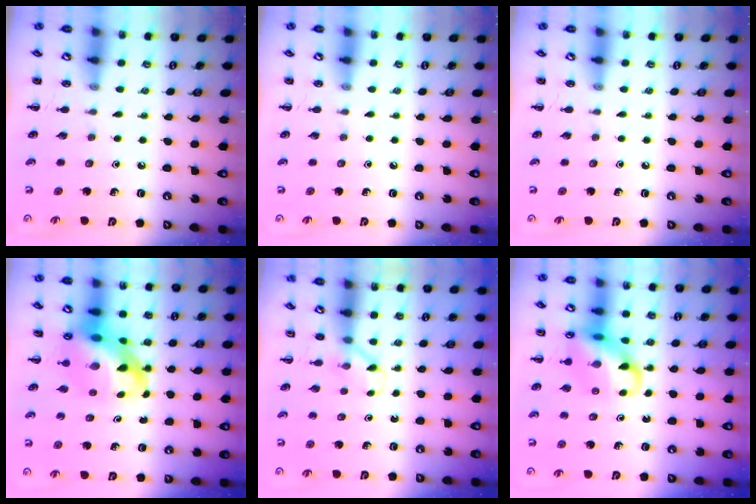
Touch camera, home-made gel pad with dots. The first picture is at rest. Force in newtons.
{"total": 0.0}
{"total": 0.0}
{"total": 11.8, "press": 11.4, "slide": 3.1}
{"total": 2.8, "press": 2.6, "slide": 1.0}
{"total": 13.0, "press": 12.8, "slide": 2.2}